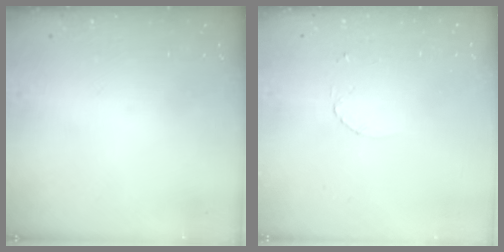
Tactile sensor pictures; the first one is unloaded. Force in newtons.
{"total": 1.6, "press": 1.6, "slide": 0.2}